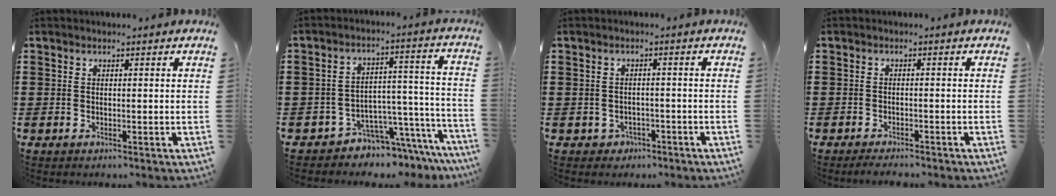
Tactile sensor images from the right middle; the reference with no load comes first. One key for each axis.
{"total": 5.0, "fx": -4.8, "fy": 1.6, "fz": 0.3, "tx": -0.015, "ty": 0.003, "tz": -0.094}
{"total": 1.3, "fx": -1.1, "fy": 0.7, "fz": 0.0, "tx": -0.009, "ty": -0.001, "tz": -0.025}
{"total": 1.6, "fx": -1.6, "fy": 0.0, "fz": 0.2, "tx": -0.009, "ty": -0.002, "tz": -0.032}